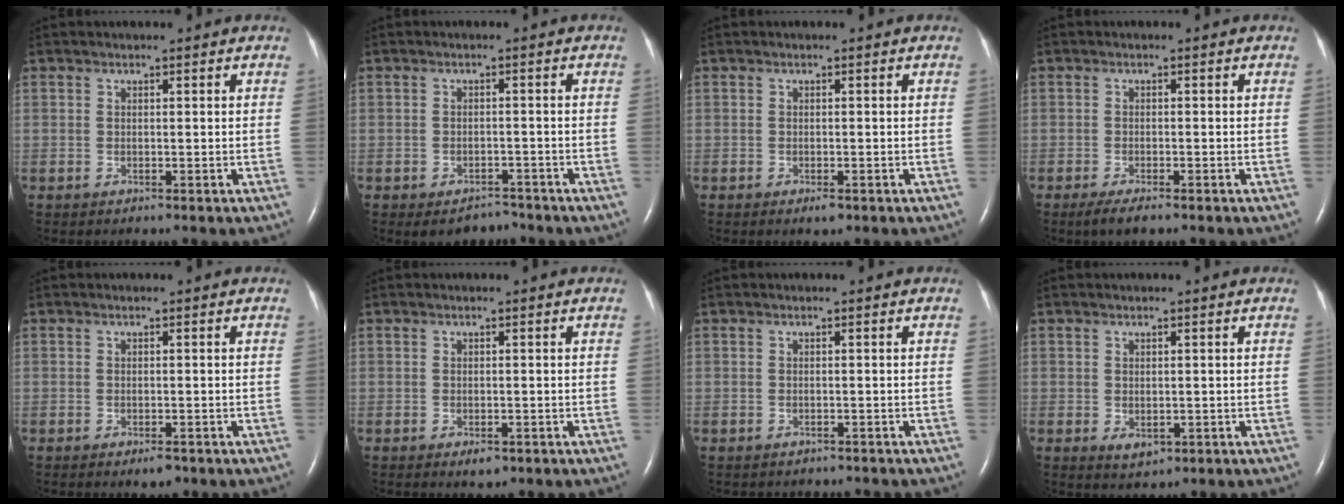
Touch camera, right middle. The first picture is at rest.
{"total": 3.6, "force": [-3.0, 1.8, 0.8], "torque": [-0.007, 0.006, -0.039]}
{"total": 1.1, "force": [-0.7, 0.3, 0.8], "torque": [-0.014, -0.002, -0.007]}
{"total": 2.8, "force": [-2.0, 0.5, 1.9], "torque": [-0.041, -0.007, -0.035]}
{"total": 1.5, "force": [-1.0, 0.5, 1.0], "torque": [-0.014, -0.001, -0.011]}
{"total": 1.5, "force": [-0.8, 0.7, 1.0], "torque": [-0.014, -0.001, -0.007]}
{"total": 2.6, "force": [-2.3, 1.0, 0.4], "torque": [-0.011, -0.001, -0.027]}
{"total": 2.1, "force": [-0.5, 1.4, 1.5], "torque": [-0.023, -0.004, 0.002]}